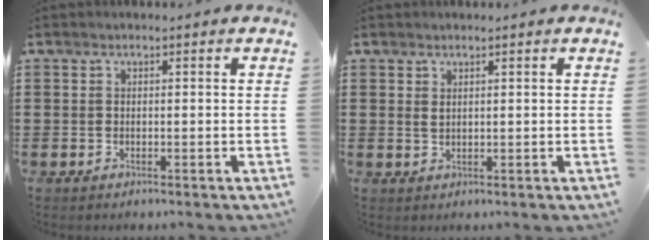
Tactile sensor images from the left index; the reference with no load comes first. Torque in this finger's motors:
{"motor_torque": [0.21, -0.13, 0.12, 0.00]}